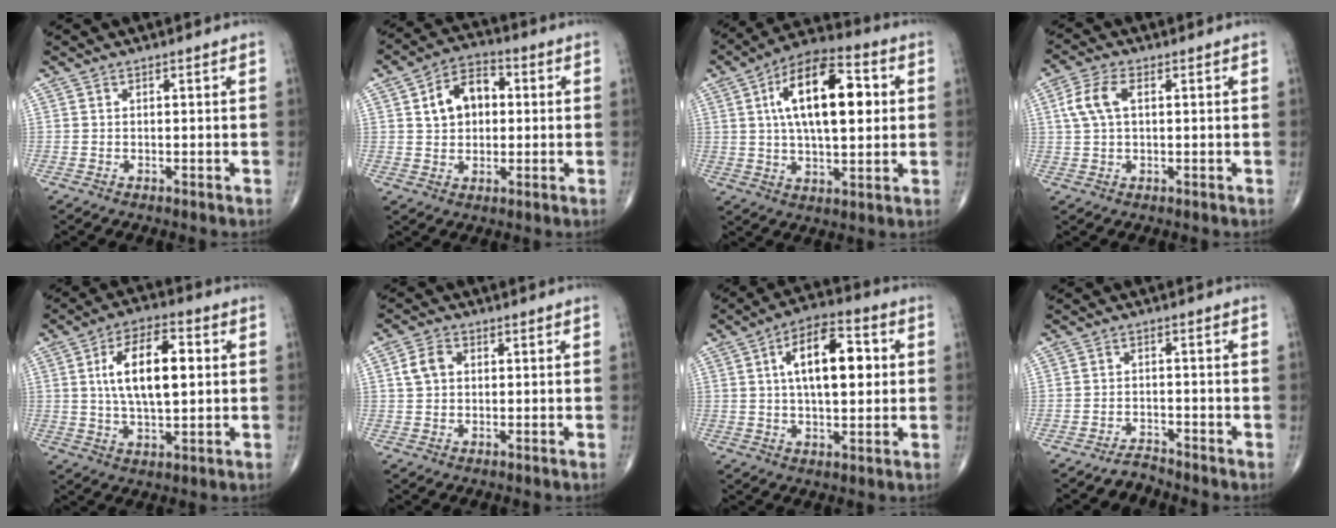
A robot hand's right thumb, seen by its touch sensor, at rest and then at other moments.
{"total": 9.6, "force": [1.9, 6.7, 6.7], "torque": [-0.089, 0.015, 0.025]}
{"total": 18.6, "force": [3.8, 8.5, 16.1], "torque": [-0.248, 0.014, 0.056]}
{"total": 6.0, "force": [1.3, 3.2, 4.9], "torque": [-0.116, 0.014, 0.025]}
{"total": 13.7, "force": [2.2, 6.3, 12.0], "torque": [-0.195, 0.006, 0.036]}
{"total": 4.2, "force": [0.8, 3.2, 2.6], "torque": [-0.047, 0.009, 0.013]}
{"total": 14.4, "force": [2.7, 6.8, 12.4], "torque": [-0.180, 0.011, 0.038]}
{"total": 2.2, "force": [-2.2, 0.3, -0.5], "torque": [0.011, 0.010, -0.041]}